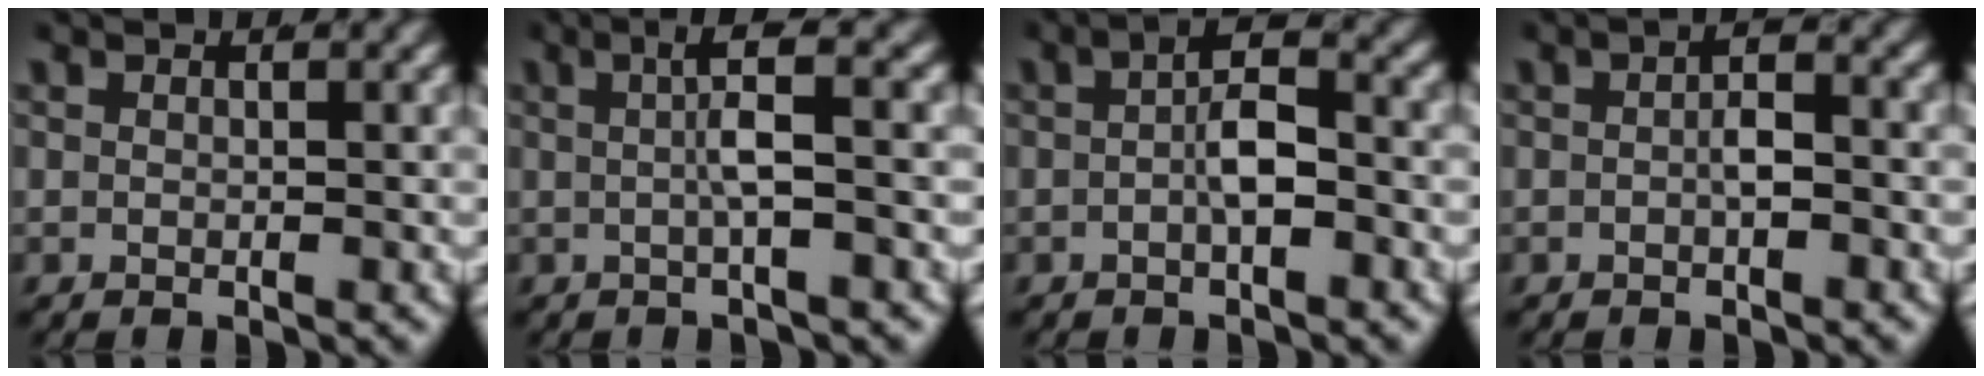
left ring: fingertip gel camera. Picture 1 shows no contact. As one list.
[{"total": 3.4, "force": [0.5, -0.4, 3.3], "torque": [-0.053, 0.011, 0.006]}, {"total": 3.1, "force": [-0.8, 0.6, 2.9], "torque": [-0.040, 0.004, -0.016]}, {"total": 1.8, "force": [-0.6, 0.5, 1.7], "torque": [-0.021, -0.002, -0.010]}]